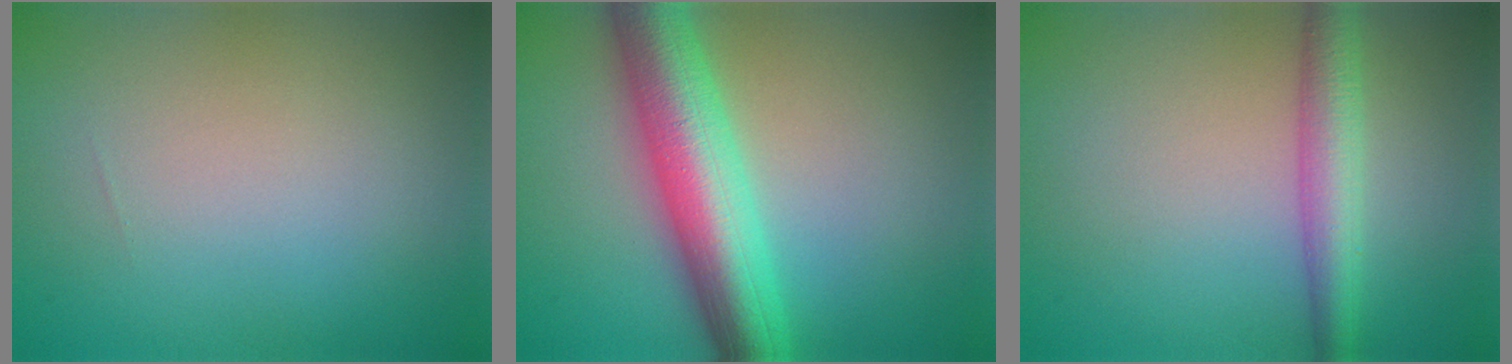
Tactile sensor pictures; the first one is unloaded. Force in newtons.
{"total": 8.7, "press": 8.7, "slide": 0.1}
{"total": 4.0, "press": 4.0, "slide": 0.1}